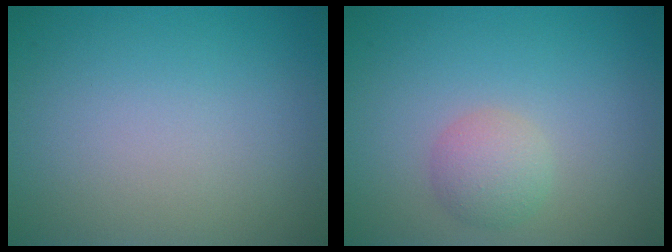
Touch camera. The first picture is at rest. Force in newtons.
{"total": 2.3, "press": 2.3, "slide": 0.1}